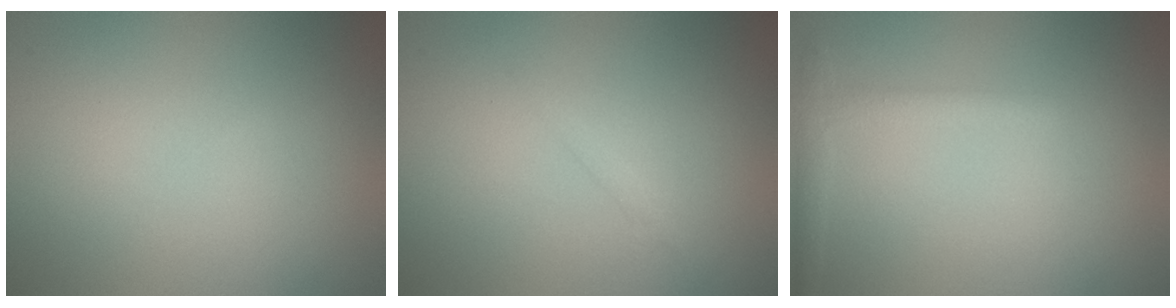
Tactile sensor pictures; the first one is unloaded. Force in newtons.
{"total": 0.6, "press": 0.6, "slide": 0.1}
{"total": 1.7, "press": 1.7, "slide": 0.1}